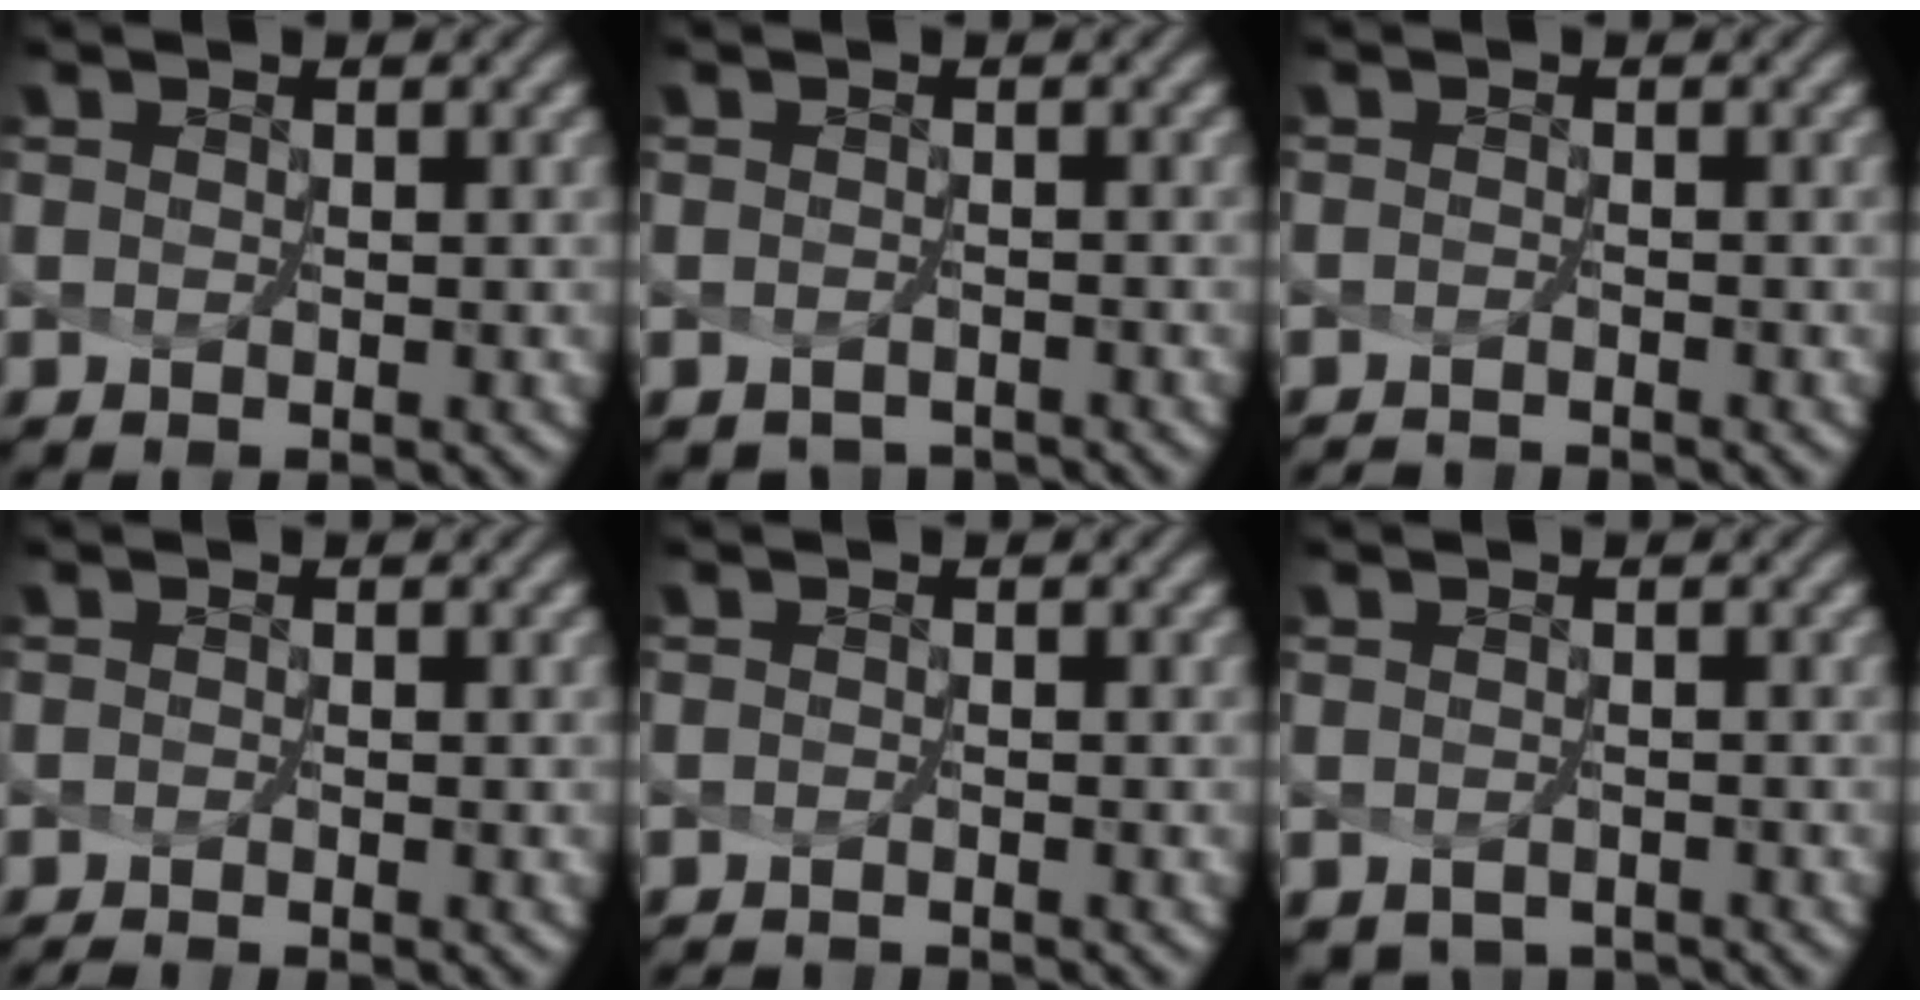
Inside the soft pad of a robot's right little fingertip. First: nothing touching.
{"total": 1.9, "force": [-1.7, 0.6, -0.2], "torque": [0.002, -0.011, -0.032]}
{"total": 2.0, "force": [-1.9, -0.5, -0.3], "torque": [-0.001, -0.014, -0.033]}
{"total": 1.2, "force": [-1.1, -0.5, 0.0], "torque": [-0.009, -0.010, -0.023]}
{"total": 1.6, "force": [-1.5, -0.6, -0.4], "torque": [-0.002, -0.014, -0.026]}
{"total": 1.9, "force": [-1.6, 1.0, 0.1], "torque": [-0.005, -0.012, -0.026]}